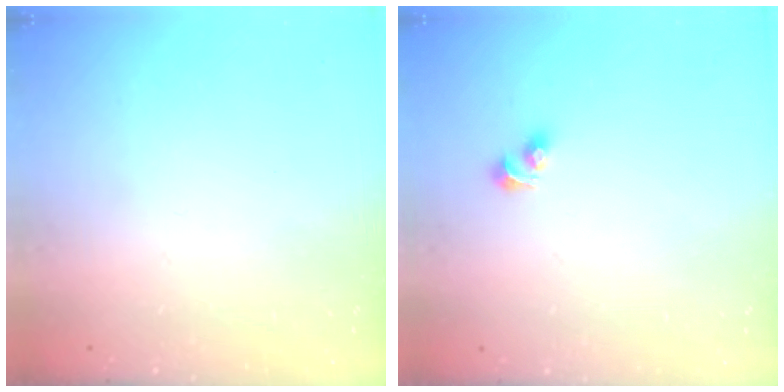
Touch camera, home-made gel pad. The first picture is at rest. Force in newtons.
{"total": 3.5, "press": 3.0, "slide": 1.8}